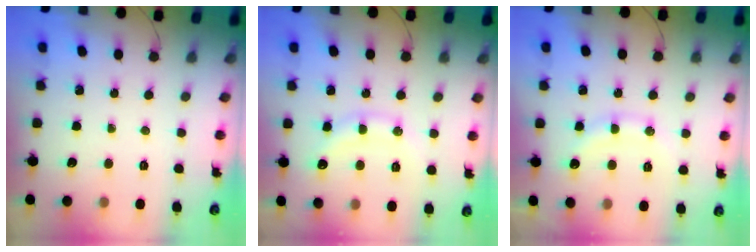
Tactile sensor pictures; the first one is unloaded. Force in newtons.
{"total": 12.6, "press": 12.6, "slide": 0.5}
{"total": 12.3, "press": 12.3, "slide": 0.8}